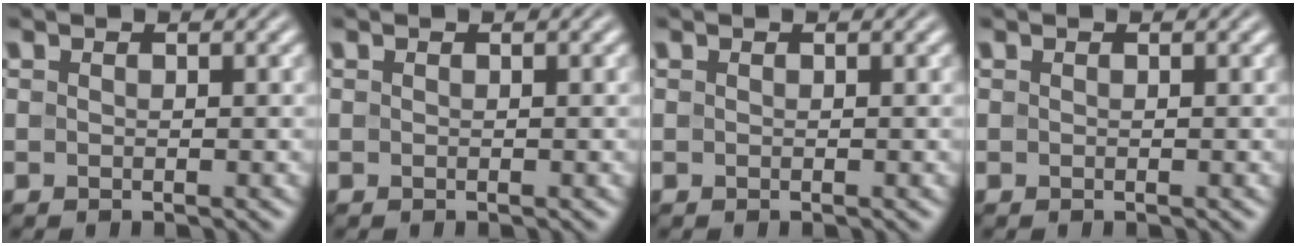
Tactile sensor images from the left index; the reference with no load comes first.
{"total": 0.0}
{"total": 0.0}
{"total": 0.0}